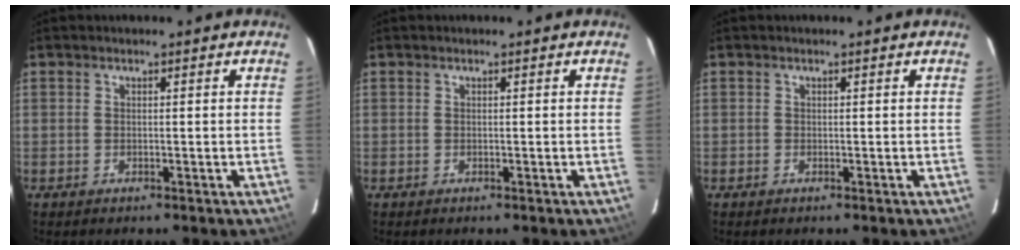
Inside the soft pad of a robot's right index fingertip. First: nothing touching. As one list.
[{"total": 0.0}, {"total": 0.0}]